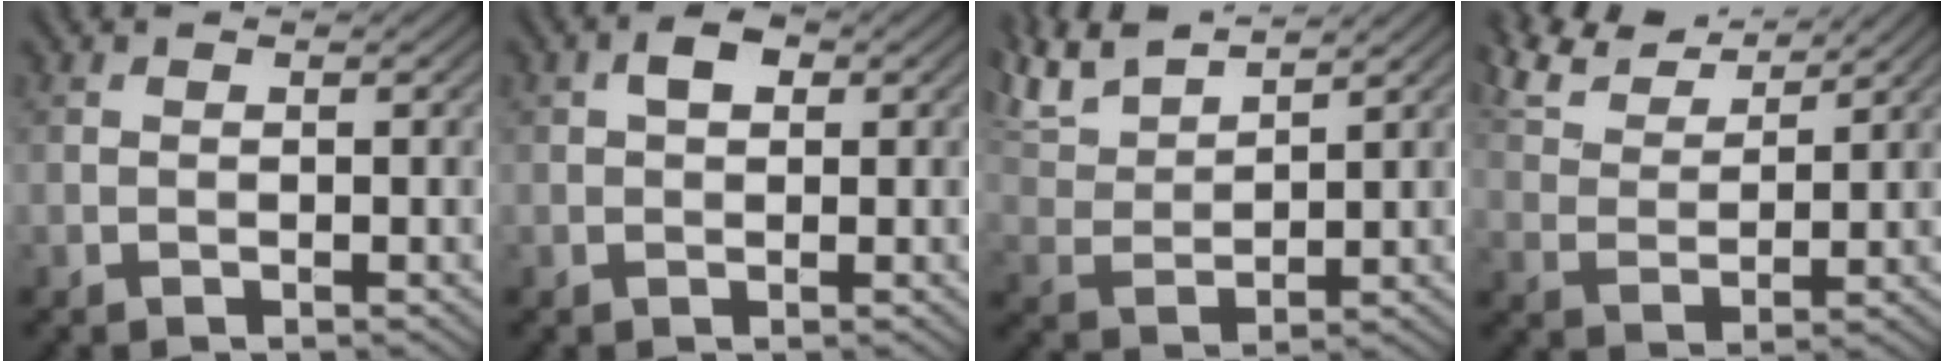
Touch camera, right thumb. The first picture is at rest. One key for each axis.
{"total": 2.4, "fx": 0.7, "fy": 1.5, "fz": 1.7, "tx": -0.029, "ty": 0.006, "tz": 0.007}
{"total": 8.3, "fx": 7.0, "fy": 2.0, "fz": 4.1, "tx": -0.110, "ty": 0.019, "tz": 0.143}
{"total": 8.0, "fx": 6.8, "fy": 1.9, "fz": 3.6, "tx": -0.098, "ty": 0.014, "tz": 0.128}